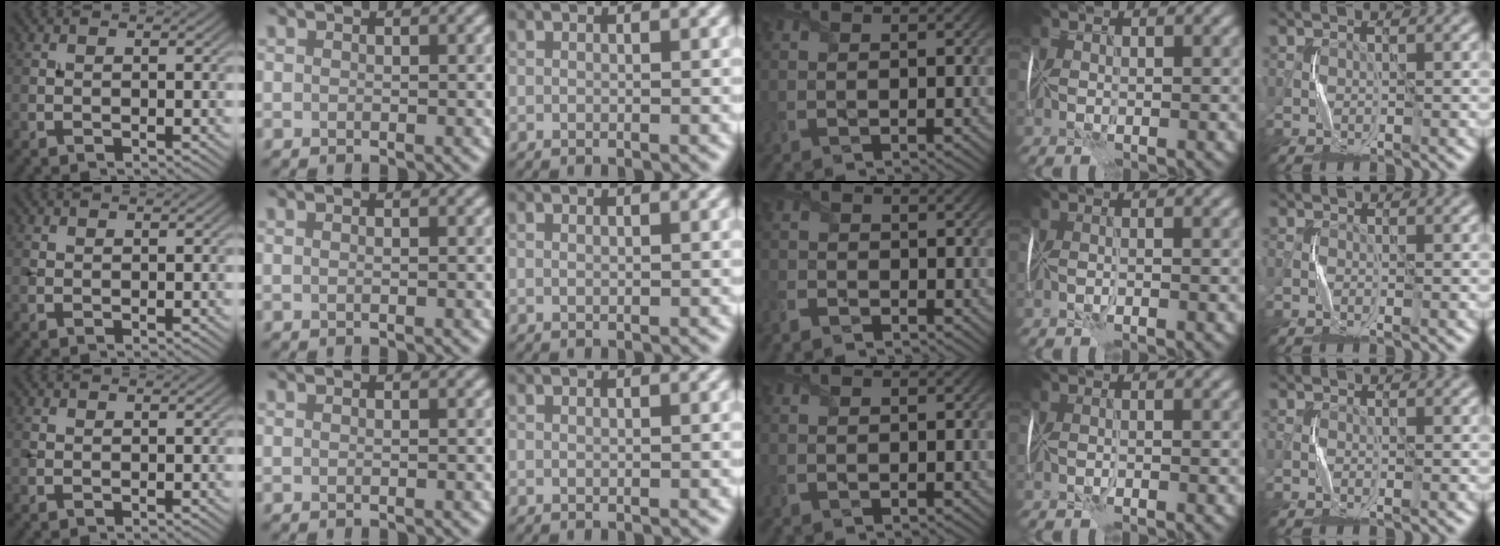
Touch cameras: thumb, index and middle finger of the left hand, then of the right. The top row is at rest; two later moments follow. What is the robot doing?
{"motion": "fold", "object": "memory foam"}